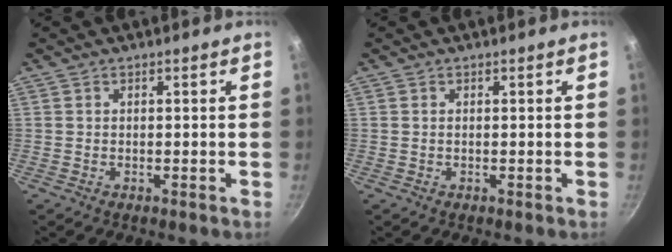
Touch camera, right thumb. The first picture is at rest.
{"total": 0.0}